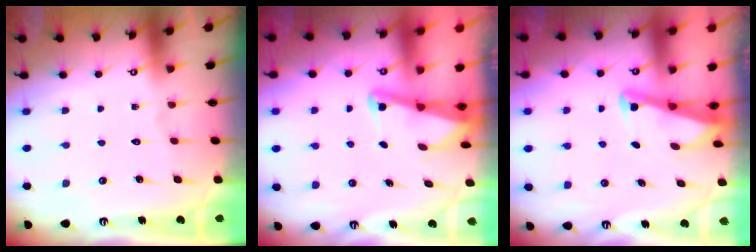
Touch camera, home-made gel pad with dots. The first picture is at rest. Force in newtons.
{"total": 2.2, "press": 2.2, "slide": 0.3}
{"total": 2.8, "press": 2.8, "slide": 0.3}